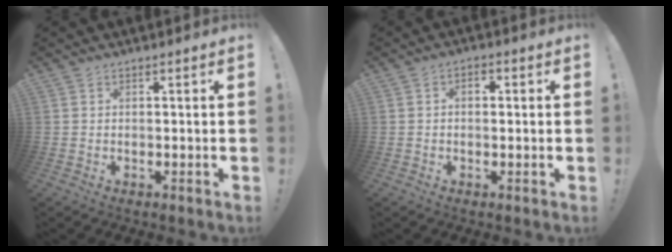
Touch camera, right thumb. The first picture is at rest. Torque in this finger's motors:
{"motor_torque": [0.10, -0.11, 0.11, 0.12, -0.04]}